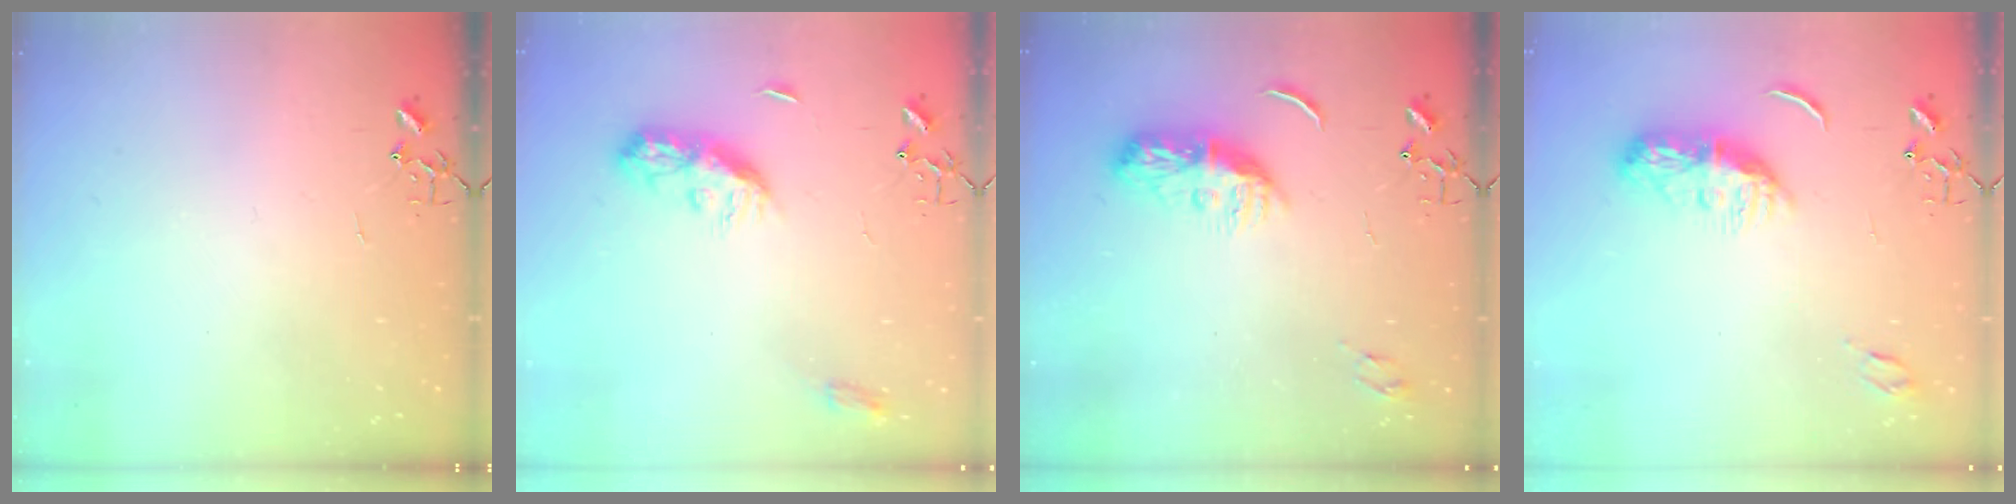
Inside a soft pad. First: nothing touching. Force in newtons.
{"total": 9.9, "press": 9.9, "slide": 0.2}
{"total": 9.4, "press": 9.4, "slide": 0.4}
{"total": 9.4, "press": 9.4, "slide": 0.4}